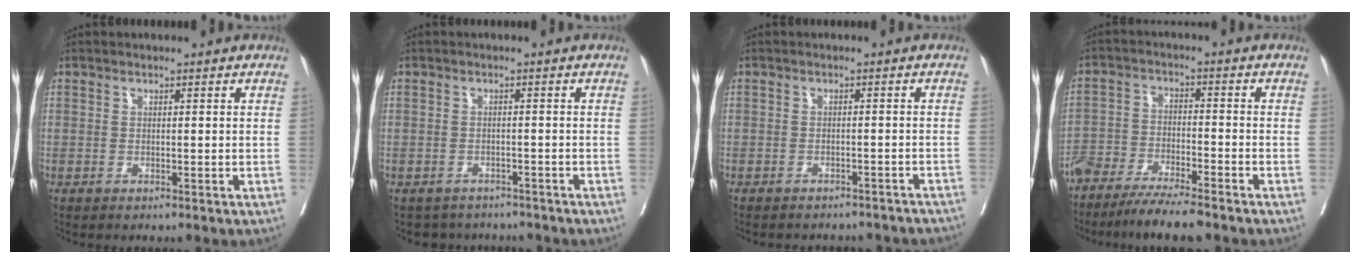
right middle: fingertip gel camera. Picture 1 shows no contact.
{"total": 5.2, "force": [-4.7, 2.2, 0.0], "torque": [0.004, 0.007, -0.056]}
{"total": 12.4, "force": [-11.2, 3.7, 3.8], "torque": [-0.059, 0.003, -0.114]}
{"total": 8.7, "force": [-7.4, 0.8, 4.4], "torque": [-0.069, -0.020, -0.128]}